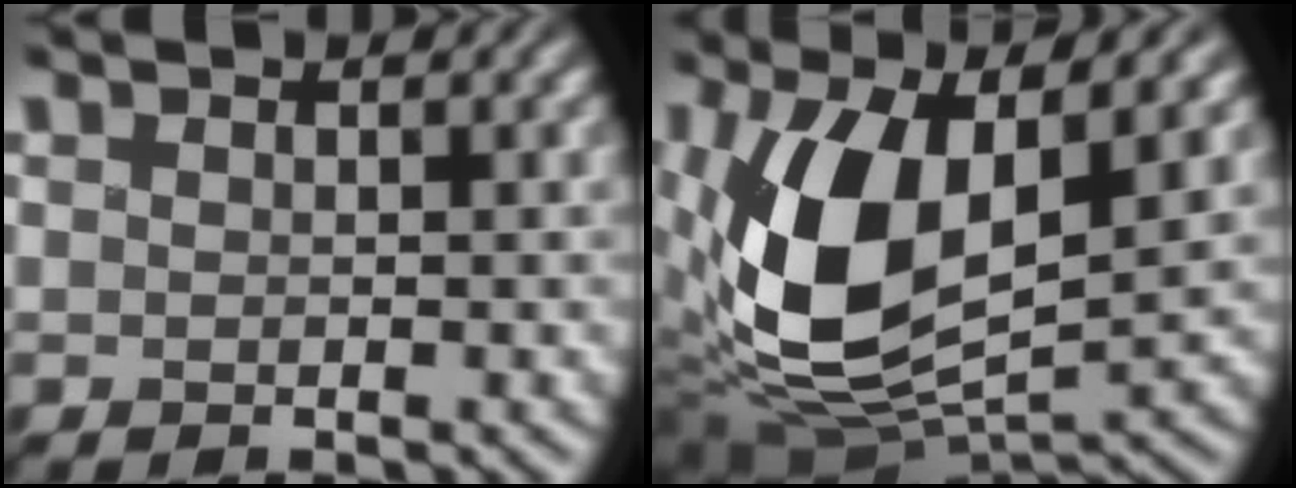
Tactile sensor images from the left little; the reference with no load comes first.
{"total": 11.1, "force": [1.1, 5.7, 9.5], "torque": [-0.220, -0.018, 0.030]}